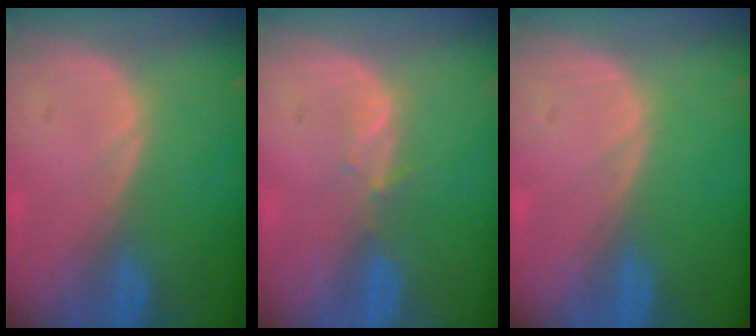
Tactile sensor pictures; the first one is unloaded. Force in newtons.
{"total": 1.7, "press": 1.5, "slide": 0.8}
{"total": 0.0}